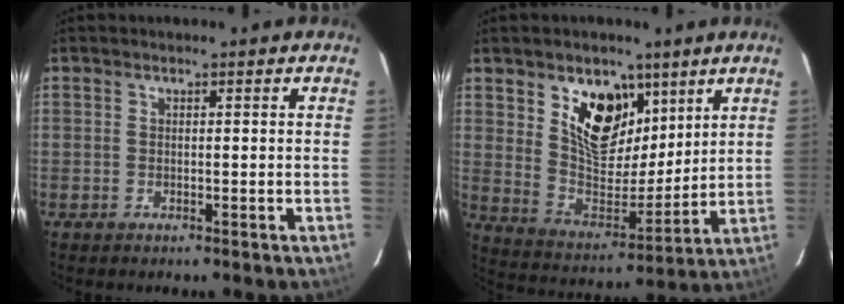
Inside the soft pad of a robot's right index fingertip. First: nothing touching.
{"total": 14.5, "force": [7.9, 8.6, 8.7], "torque": [-0.150, -0.009, 0.149]}